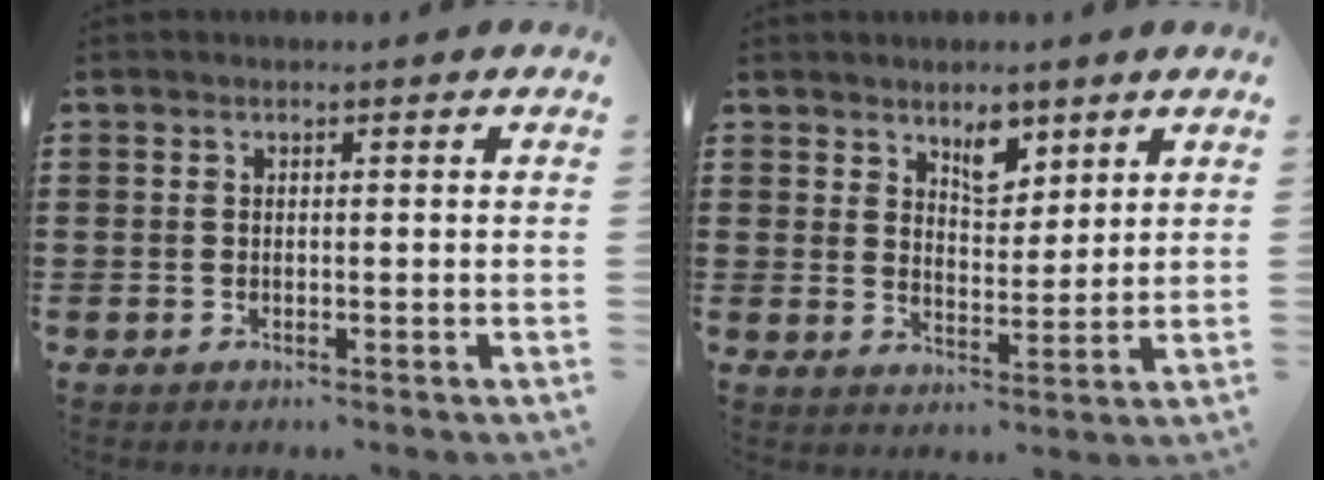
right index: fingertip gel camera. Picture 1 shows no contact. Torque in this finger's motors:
{"motor_torque": [0.12, 0.03, 0.11, 0.04]}